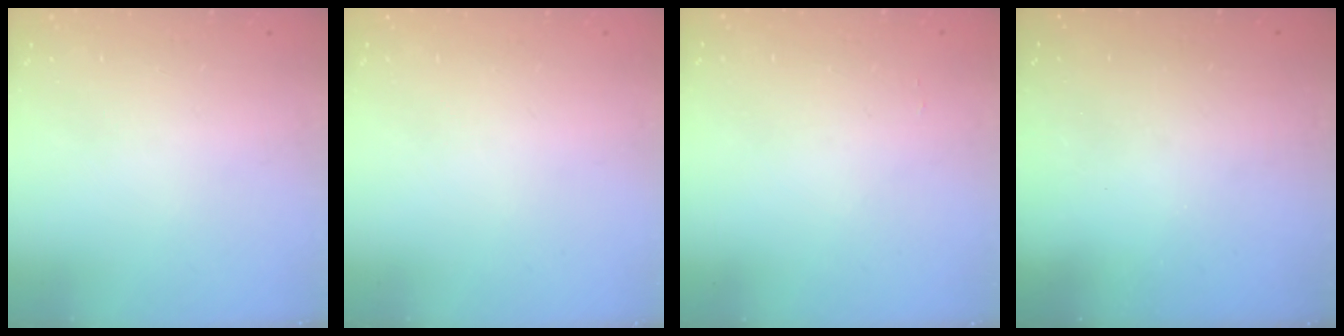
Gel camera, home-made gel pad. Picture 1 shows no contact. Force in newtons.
{"total": 0.0}
{"total": 5.9, "press": 5.9, "slide": 0.3}
{"total": 2.9, "press": 2.9, "slide": 0.3}